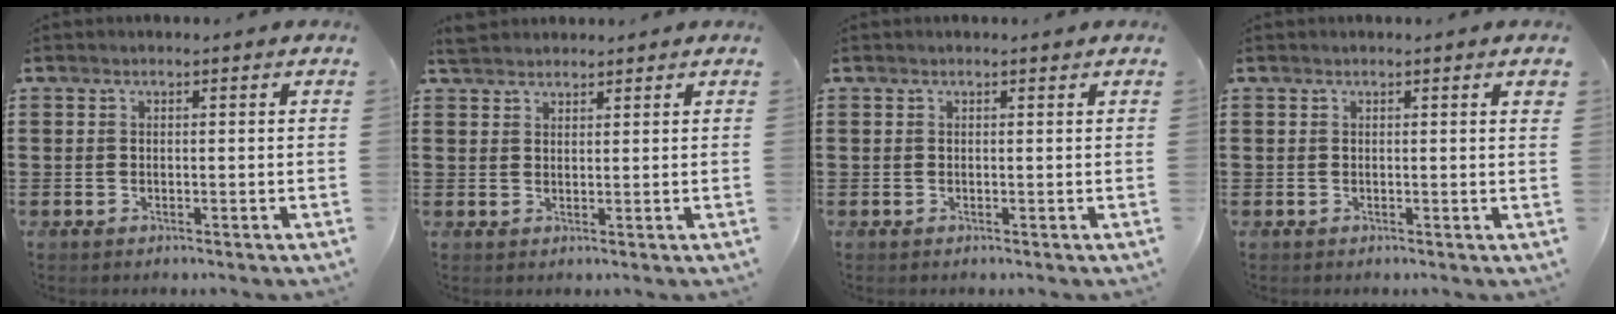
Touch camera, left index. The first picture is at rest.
{"total": 2.2, "force": [2.1, 0.6, 0.2], "torque": [-0.009, 0.002, 0.042]}
{"total": 0.0}
{"total": 1.0, "force": [0.5, 0.0, 0.9], "torque": [-0.018, 0.001, 0.008]}